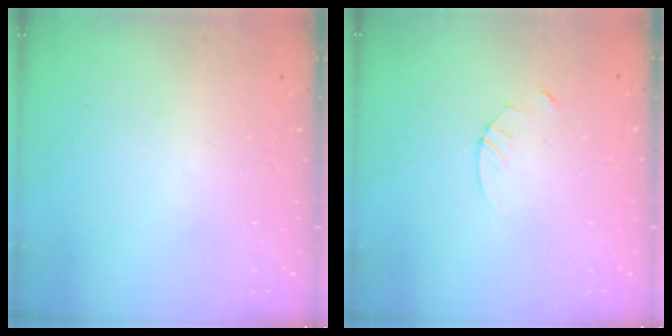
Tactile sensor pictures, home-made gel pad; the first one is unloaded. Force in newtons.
{"total": 3.2, "press": 3.2, "slide": 0.3}